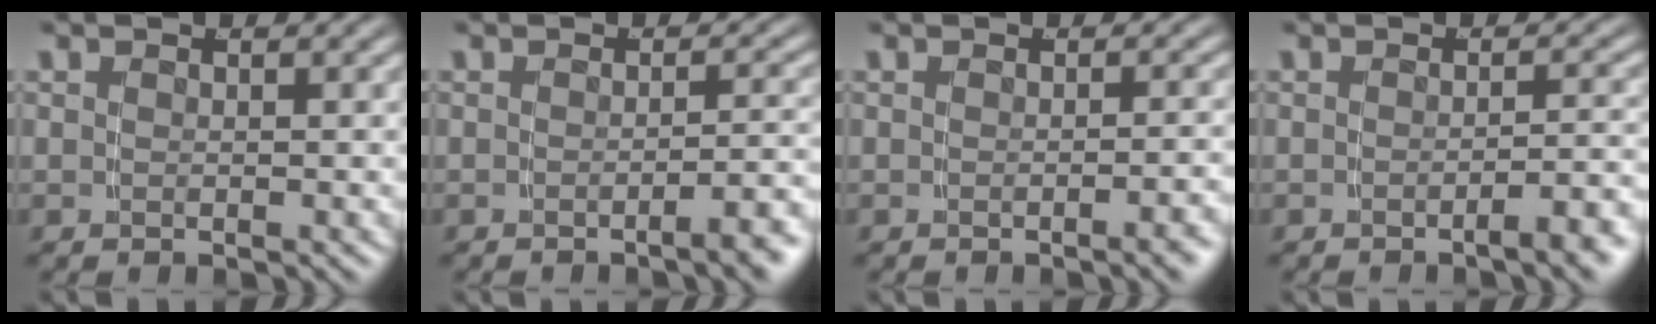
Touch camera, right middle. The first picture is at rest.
{"total": 2.8, "force": [-1.9, -0.2, 2.0], "torque": [-0.019, 0.010, -0.034]}
{"total": 1.3, "force": [-0.9, -0.4, 0.8], "torque": [-0.008, 0.012, -0.019]}
{"total": 2.7, "force": [-2.0, -0.2, 1.8], "torque": [-0.019, 0.010, -0.037]}